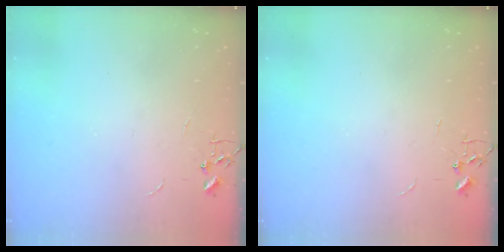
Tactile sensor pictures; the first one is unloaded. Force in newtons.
{"total": 0.0}